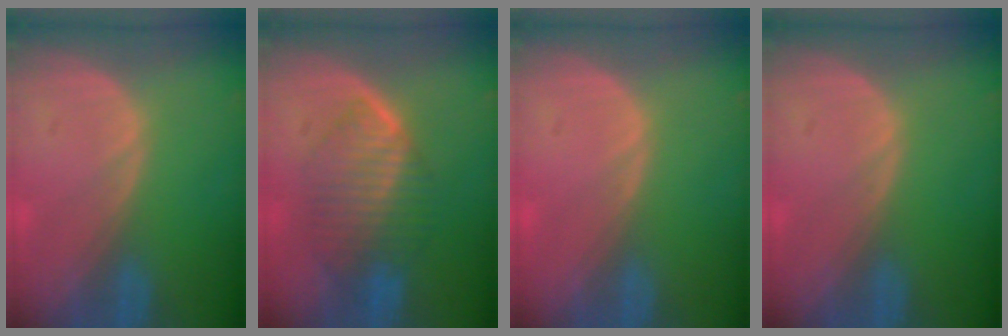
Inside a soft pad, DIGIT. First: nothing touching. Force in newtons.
{"total": 7.2, "press": 7.2, "slide": 0.4}
{"total": 0.5, "press": 0.1, "slide": 0.5}
{"total": 0.0}